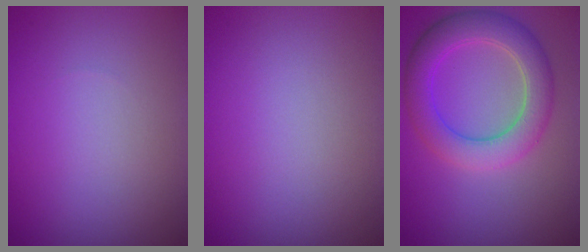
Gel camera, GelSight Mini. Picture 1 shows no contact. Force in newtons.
{"total": 0.0}
{"total": 5.5, "press": 5.5, "slide": 0.2}